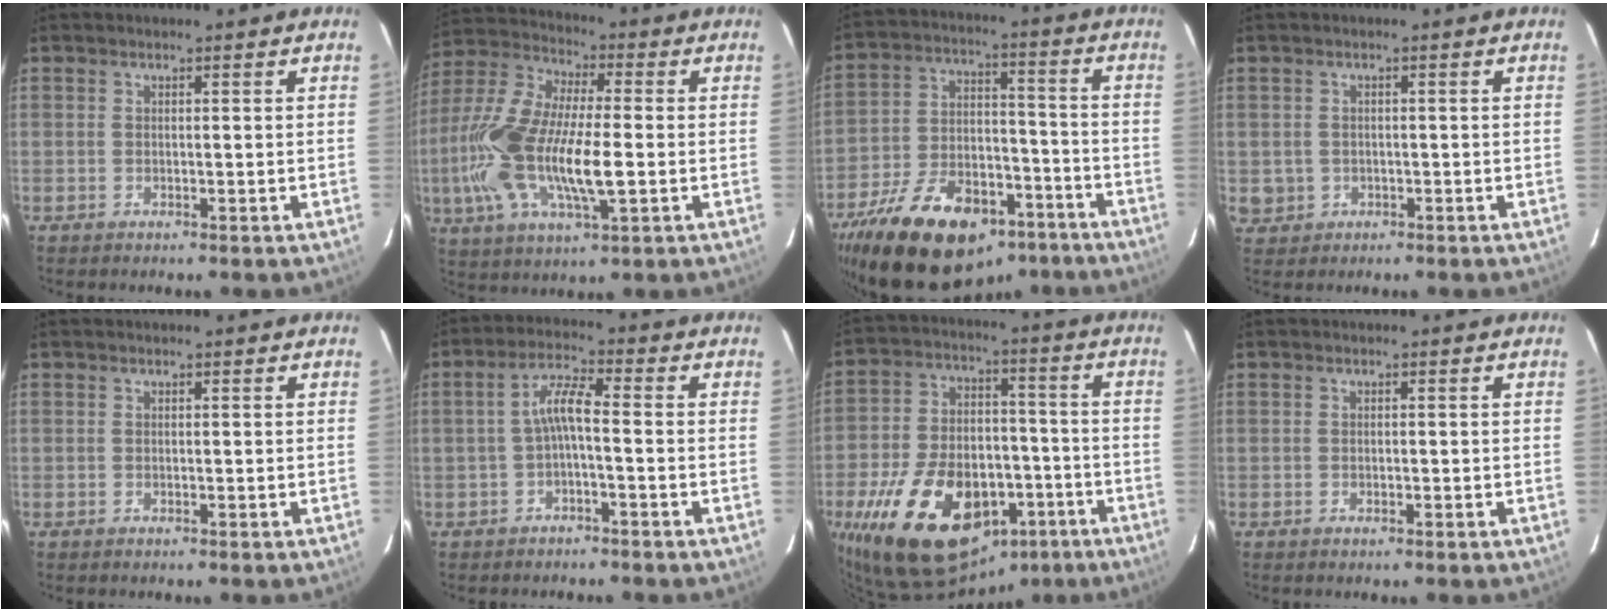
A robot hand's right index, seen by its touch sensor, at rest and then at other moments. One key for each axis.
{"total": 19.8, "fx": -3.1, "fy": 6.6, "fz": 18.4, "tx": -0.380, "ty": -0.005, "tz": -0.066}
{"total": 25.8, "fx": -17.8, "fy": 12.5, "fz": 13.8, "tx": -0.274, "ty": -0.001, "tz": -0.267}
{"total": 3.4, "fx": -0.6, "fy": 3.3, "fz": 0.7, "tx": -0.022, "ty": 0.001, "tz": 0.003}
{"total": 0.0}
{"total": 4.7, "fx": -1.4, "fy": 0.7, "fz": 4.4, "tx": -0.096, "ty": 0.014, "tz": -0.027}
{"total": 27.7, "fx": -14.2, "fy": 15.9, "fz": 17.8, "tx": -0.357, "ty": 0.002, "tz": -0.203}
{"total": 0.8, "fx": -0.6, "fy": 0.4, "fz": 0.3, "tx": -0.007, "ty": 0.001, "tz": -0.009}